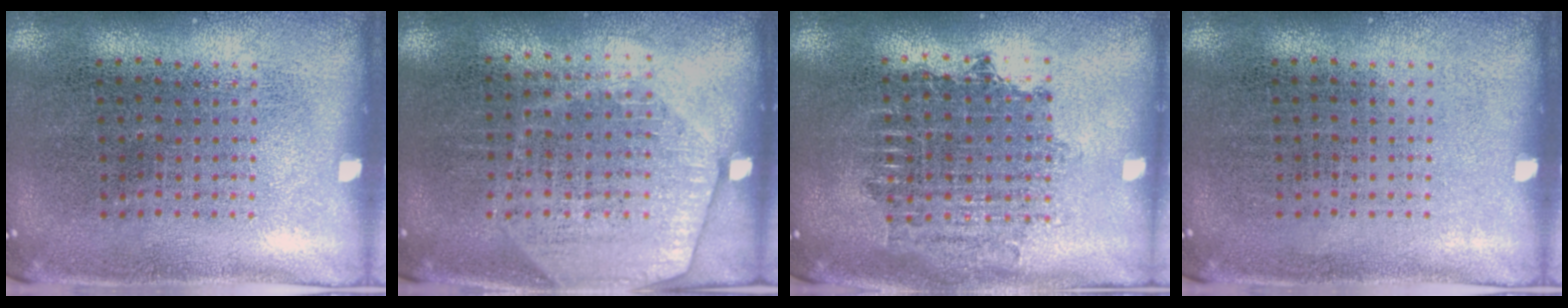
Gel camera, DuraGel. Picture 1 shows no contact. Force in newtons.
{"total": 1.7, "press": 1.6, "slide": 0.8}
{"total": 1.7, "press": 1.4, "slide": 1.0}
{"total": 0.0}